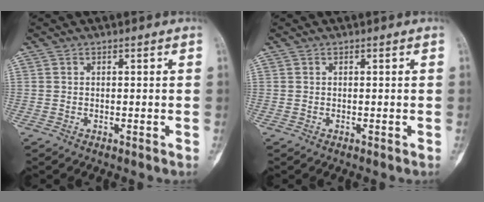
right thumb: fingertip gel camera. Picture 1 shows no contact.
{"total": 0.0}